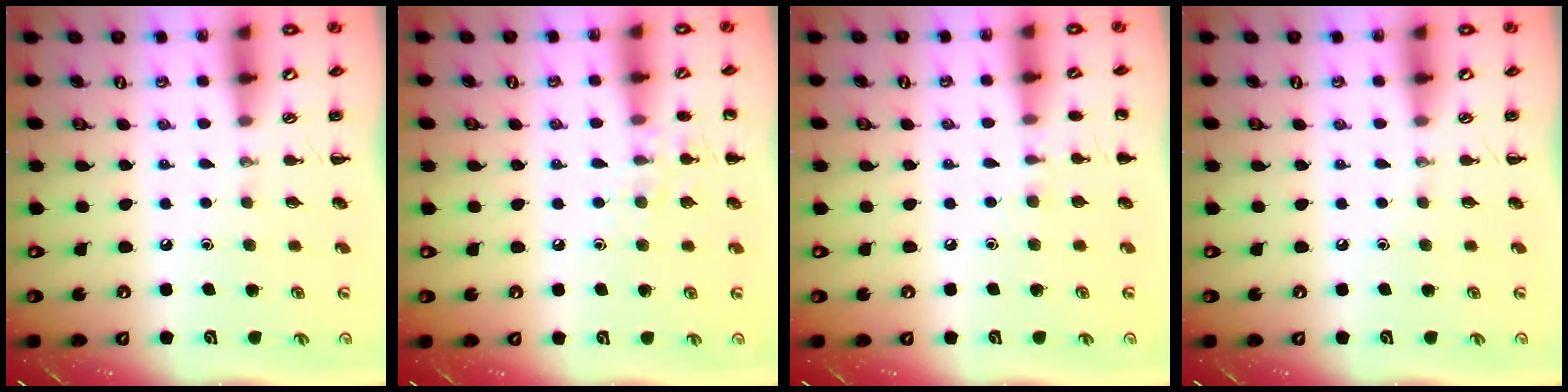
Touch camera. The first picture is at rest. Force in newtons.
{"total": 7.6, "press": 7.4, "slide": 1.7}
{"total": 4.8, "press": 4.5, "slide": 1.5}
{"total": 0.0}